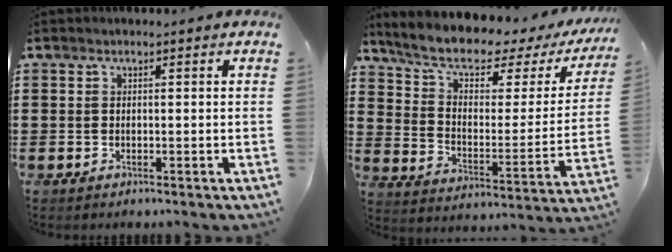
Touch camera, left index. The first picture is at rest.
{"total": 7.1, "force": [5.2, 2.5, 4.1], "torque": [-0.096, -0.035, 0.085]}